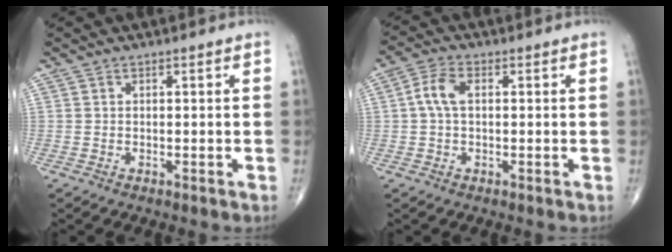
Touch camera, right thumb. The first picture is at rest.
{"total": 4.7, "force": [0.5, 2.7, 3.9], "torque": [-0.089, 0.014, 0.006]}